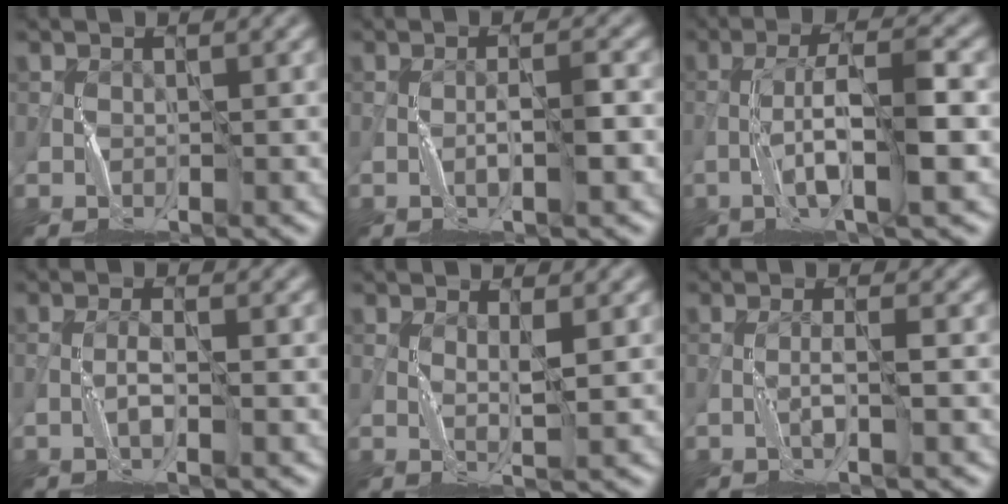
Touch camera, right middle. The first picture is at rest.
{"total": 1.6, "force": [-0.5, -0.5, 1.4], "torque": [-0.029, 0.003, -0.011]}
{"total": 5.5, "force": [-1.6, 0.5, 5.2], "torque": [-0.101, 0.013, -0.031]}
{"total": 0.9, "force": [-0.5, -0.6, 0.4], "torque": [-0.014, 0.004, -0.013]}
{"total": 1.2, "force": [0.7, -0.8, 0.5], "torque": [-0.016, -0.002, 0.015]}
{"total": 1.1, "force": [-0.5, -0.9, 0.4], "torque": [-0.014, 0.005, -0.013]}